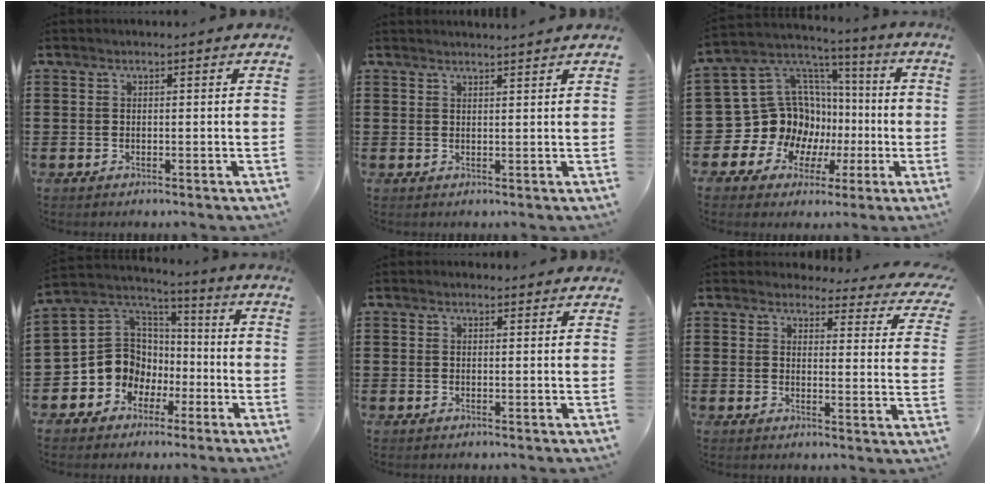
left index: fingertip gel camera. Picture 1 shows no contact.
{"total": 1.4, "force": [1.4, -0.2, 0.0], "torque": [-0.004, 0.000, 0.027]}
{"total": 15.2, "force": [-1.7, 14.2, 5.2], "torque": [-0.141, -0.032, 0.000]}
{"total": 9.8, "force": [-2.6, 9.1, 2.7], "torque": [-0.104, -0.001, -0.048]}
{"total": 0.9, "force": [0.9, 0.3, 0.2], "torque": [-0.005, 0.002, 0.017]}
{"total": 3.8, "force": [3.5, 0.8, 1.1], "torque": [-0.032, -0.019, 0.060]}